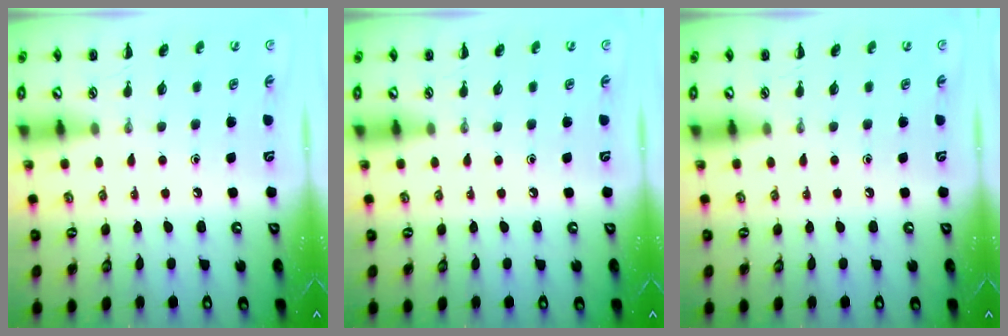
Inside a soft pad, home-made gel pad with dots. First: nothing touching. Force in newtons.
{"total": 0.0}
{"total": 0.0}